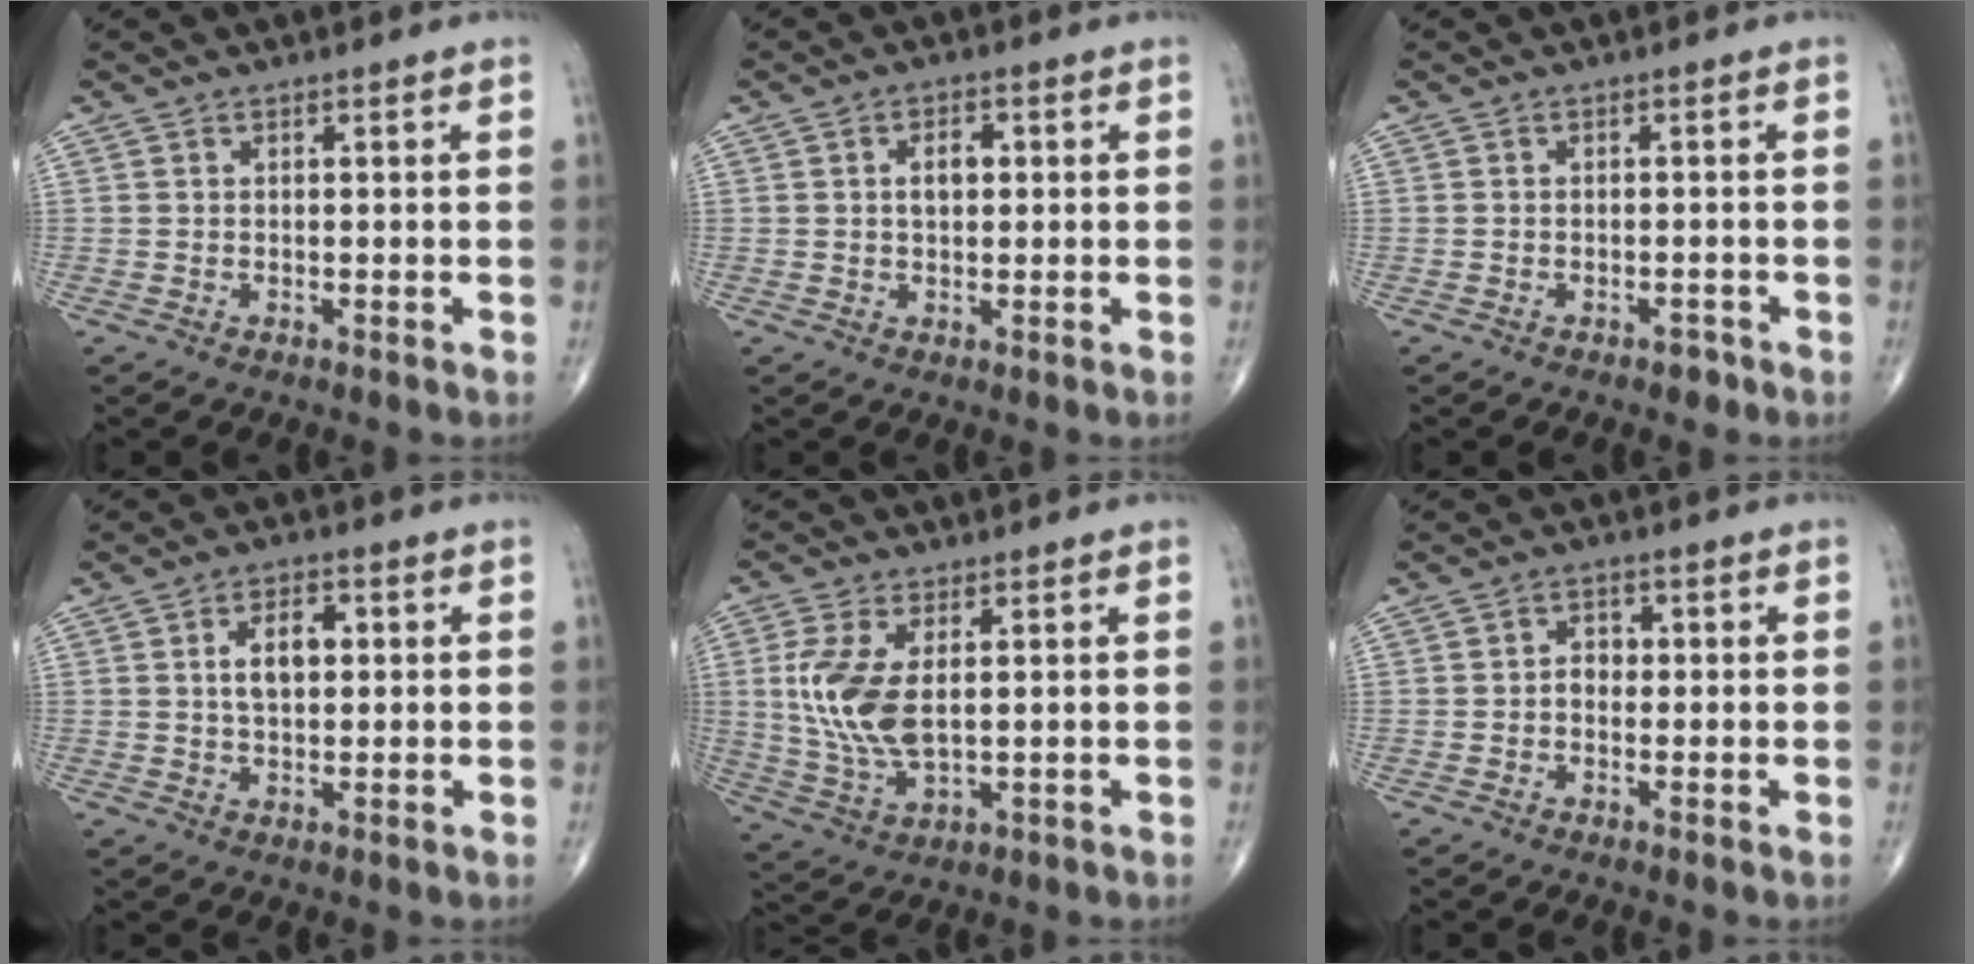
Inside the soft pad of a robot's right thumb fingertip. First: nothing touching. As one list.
[{"total": 3.7, "force": [0.6, 2.2, 2.9], "torque": [-0.044, 0.006, 0.008]}, {"total": 1.6, "force": [-1.1, 0.9, 0.8], "torque": [-0.010, 0.005, -0.014]}, {"total": 6.2, "force": [1.1, 3.5, 5.0], "torque": [-0.076, 0.007, 0.016]}, {"total": 11.0, "force": [1.6, 5.4, 9.5], "torque": [-0.208, -0.010, 0.041]}, {"total": 2.7, "force": [-0.2, 2.1, 1.6], "torque": [-0.010, 0.012, -0.010]}]